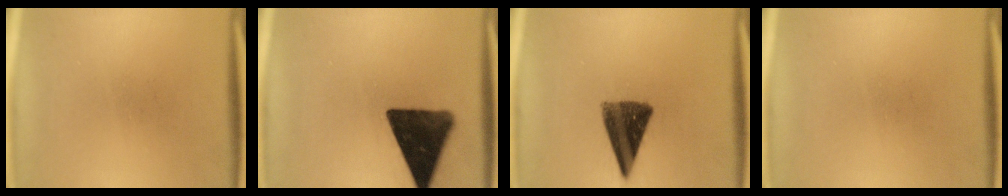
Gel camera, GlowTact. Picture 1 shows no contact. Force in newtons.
{"total": 14.5}
{"total": 10.6}
{"total": 0.0}